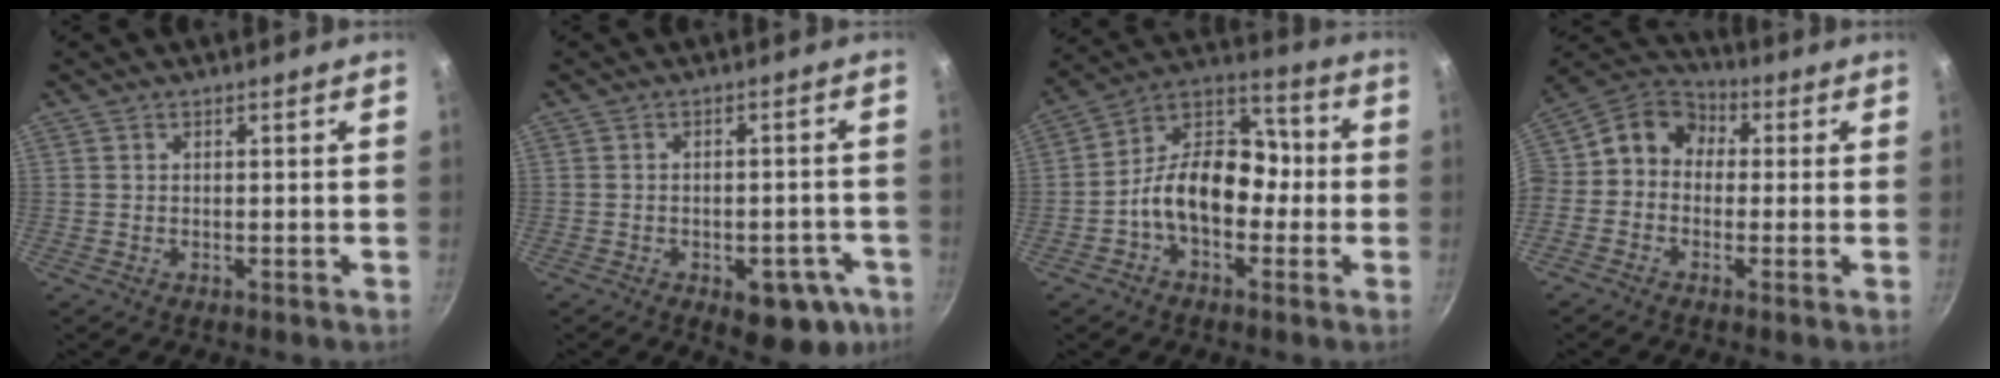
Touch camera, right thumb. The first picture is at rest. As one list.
[{"total": 10.8, "force": [-4.8, 5.9, 7.7], "torque": [-0.048, 0.021, -0.053]}, {"total": 14.8, "force": [-2.8, 10.1, 10.4], "torque": [-0.115, 0.057, -0.068]}, {"total": 12.1, "force": [0.4, 9.9, 6.9], "torque": [-0.124, 0.046, -0.020]}]